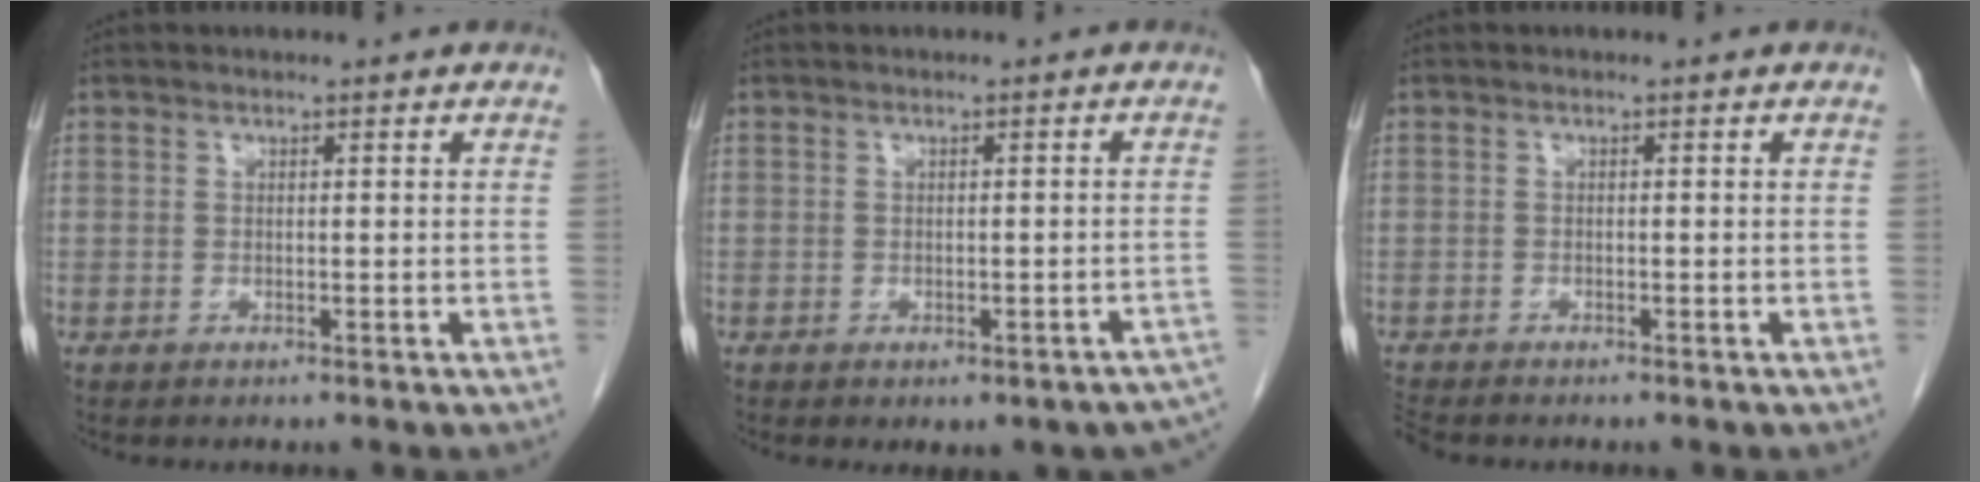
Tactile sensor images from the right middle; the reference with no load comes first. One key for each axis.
{"total": 7.1, "fx": -5.5, "fy": 2.6, "fz": 3.6, "tx": -0.032, "ty": 0.009, "tz": -0.057}
{"total": 2.1, "fx": -2.0, "fy": 0.3, "fz": 0.6, "tx": -0.015, "ty": -0.007, "tz": -0.033}